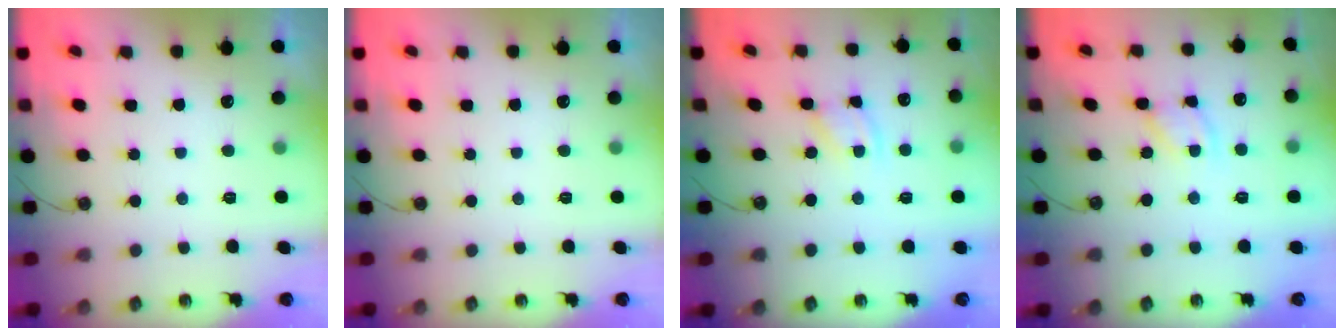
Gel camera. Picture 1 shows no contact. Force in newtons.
{"total": 0.0}
{"total": 3.4, "press": 3.4, "slide": 0.2}
{"total": 5.2, "press": 5.2, "slide": 0.5}